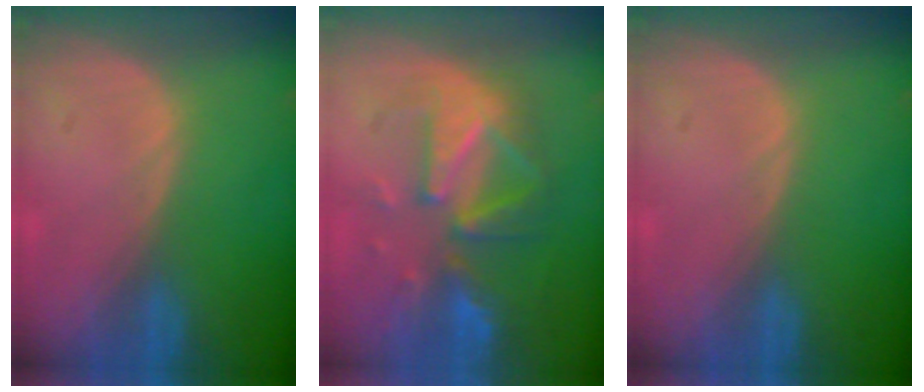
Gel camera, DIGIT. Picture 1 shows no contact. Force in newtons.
{"total": 9.8, "press": 8.9, "slide": 4.2}
{"total": 0.0}